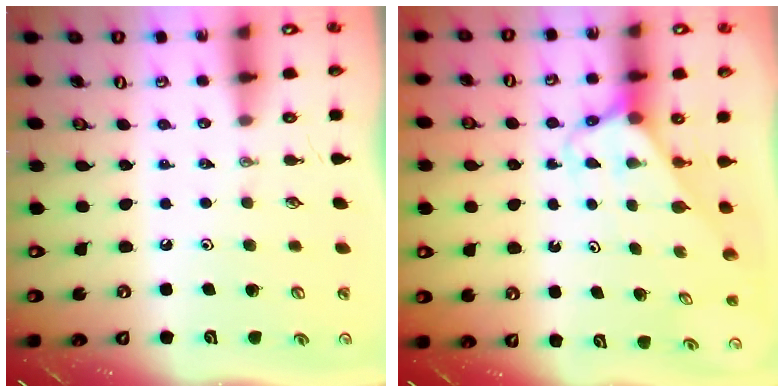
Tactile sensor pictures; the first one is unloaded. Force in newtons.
{"total": 2.8, "press": 2.8, "slide": 0.3}